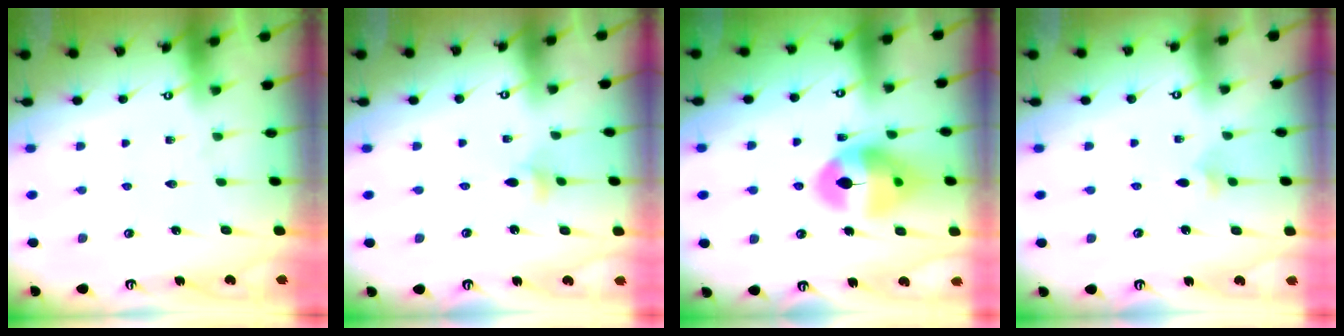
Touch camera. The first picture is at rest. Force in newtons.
{"total": 2.8, "press": 2.7, "slide": 0.4}
{"total": 13.8, "press": 13.7, "slide": 1.5}
{"total": 3.0, "press": 2.9, "slide": 0.8}